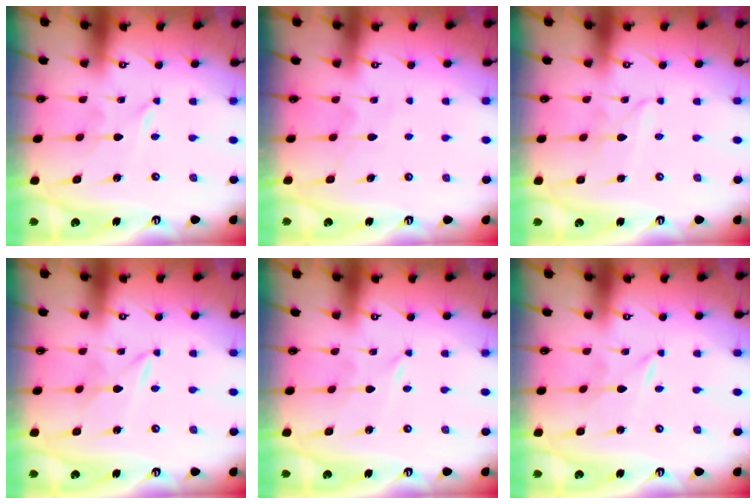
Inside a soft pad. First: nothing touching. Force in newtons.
{"total": 6.0, "press": 5.9, "slide": 0.8}
{"total": 2.3, "press": 2.3, "slide": 0.2}
{"total": 2.0, "press": 2.0, "slide": 0.3}
{"total": 0.0}
{"total": 0.0}